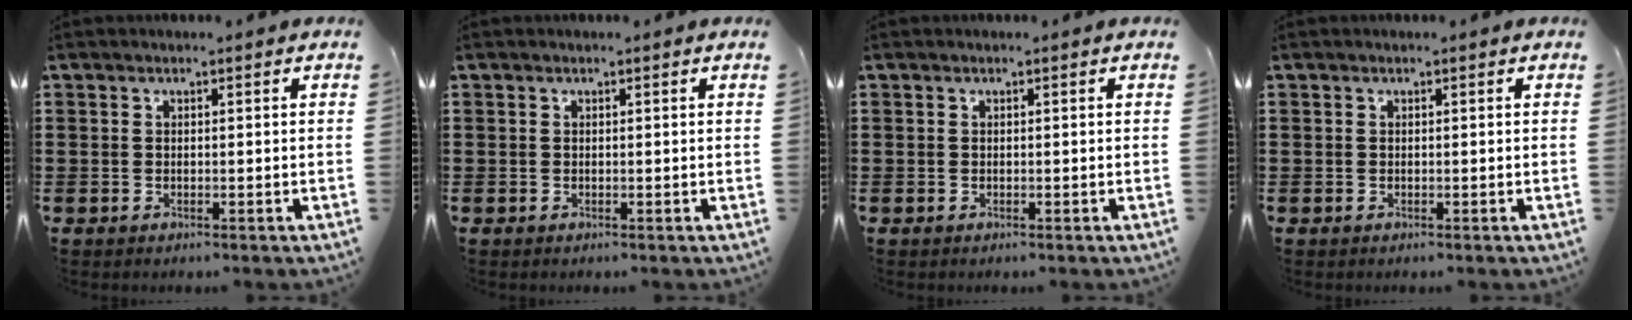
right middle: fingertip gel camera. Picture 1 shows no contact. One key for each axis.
{"total": 0.0}
{"total": 0.0}
{"total": 0.0}